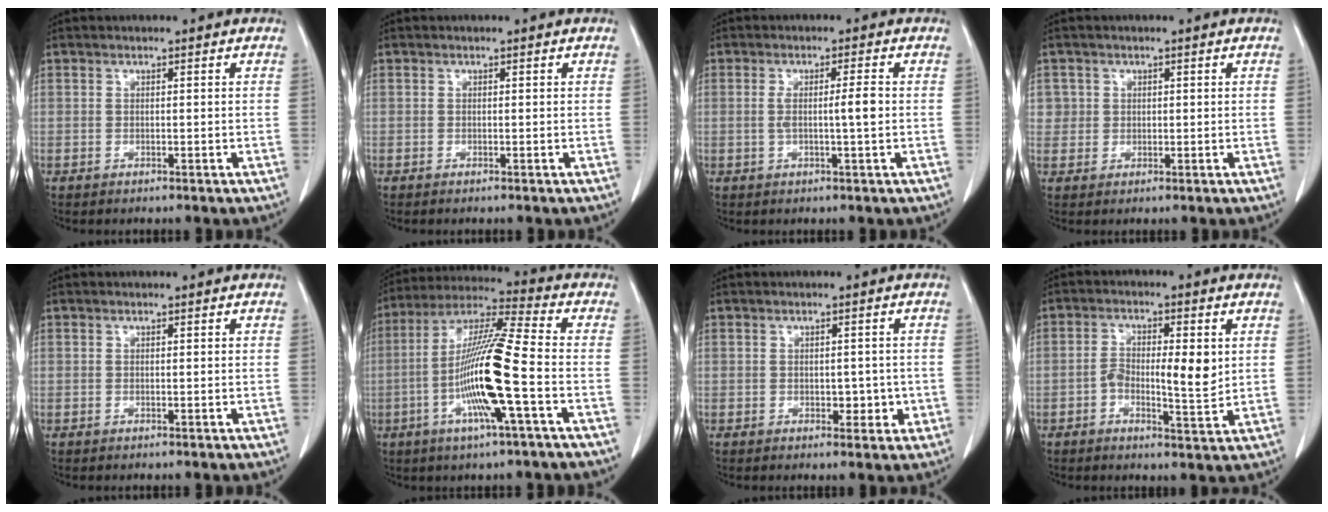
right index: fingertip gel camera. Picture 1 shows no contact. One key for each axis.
{"total": 0.0}
{"total": 3.6, "fx": -0.2, "fy": -0.2, "fz": 3.6, "tx": -0.066, "ty": 0.002, "tz": -0.001}
{"total": 2.4, "fx": 0.7, "fy": 2.3, "fz": -0.1, "tx": 0.020, "ty": 0.002, "tz": 0.007}
{"total": 0.0}
{"total": 15.1, "fx": -3.8, "fy": -0.1, "fz": 14.6, "tx": -0.285, "ty": -0.003, "tz": -0.081}
{"total": 2.8, "fx": -0.4, "fy": 1.9, "fz": 2.0, "tx": -0.019, "ty": 0.004, "tz": 0.000}
{"total": 7.0, "fx": 0.1, "fy": 2.3, "fz": 6.7, "tx": -0.113, "ty": 0.007, "tz": 0.002}